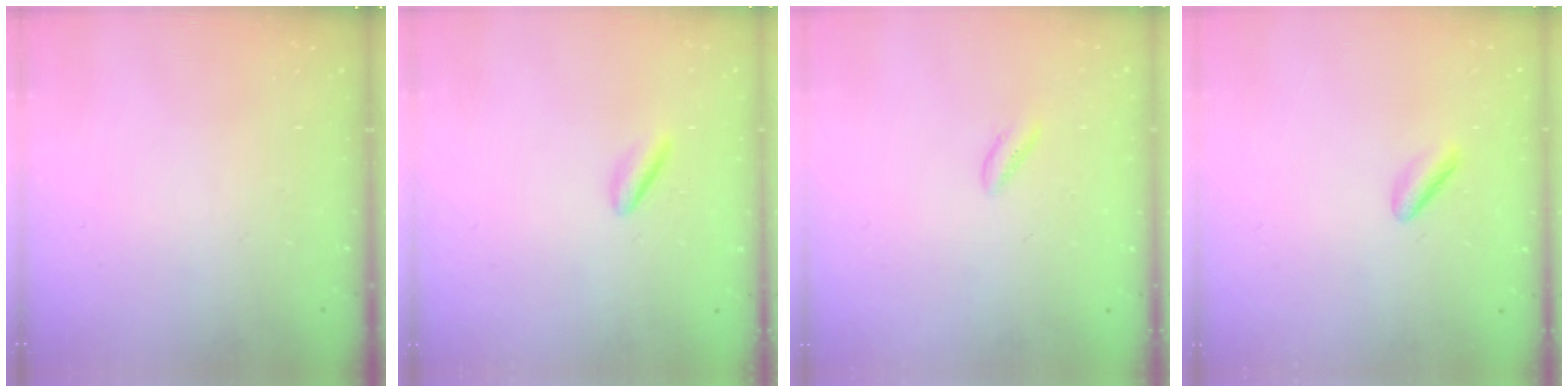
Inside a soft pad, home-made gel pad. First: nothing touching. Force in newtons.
{"total": 2.6, "press": 2.5, "slide": 1.0}
{"total": 1.0, "press": 0.8, "slide": 0.6}
{"total": 1.9, "press": 1.6, "slide": 1.0}